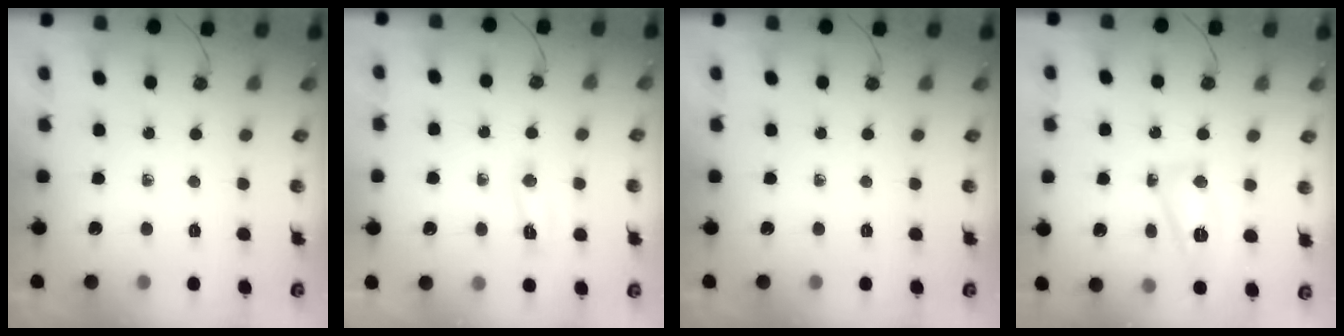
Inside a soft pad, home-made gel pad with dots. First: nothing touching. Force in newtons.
{"total": 4.3, "press": 4.3, "slide": 0.6}
{"total": 0.0}
{"total": 8.0, "press": 7.9, "slide": 0.6}